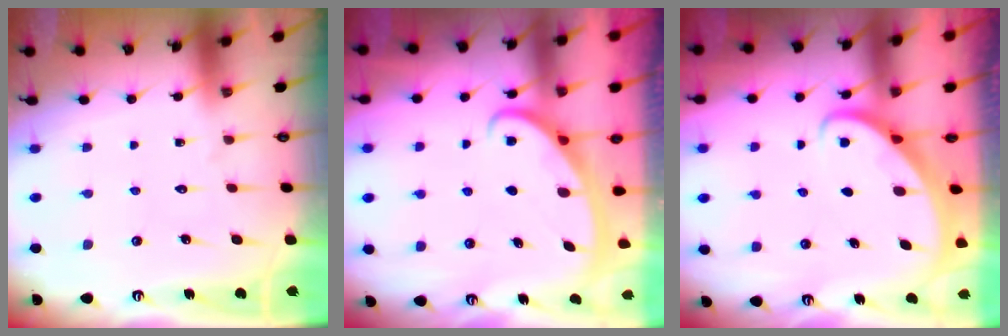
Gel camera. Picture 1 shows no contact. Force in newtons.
{"total": 2.6, "press": 2.6, "slide": 0.4}
{"total": 2.6, "press": 2.6, "slide": 0.2}